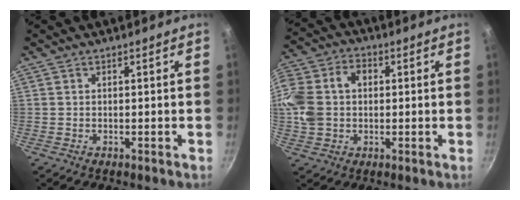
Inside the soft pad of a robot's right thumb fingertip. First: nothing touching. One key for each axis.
{"total": 14.4, "fx": 1.4, "fy": 11.0, "fz": 9.2, "tx": -0.194, "ty": 0.032, "tz": 0.017}